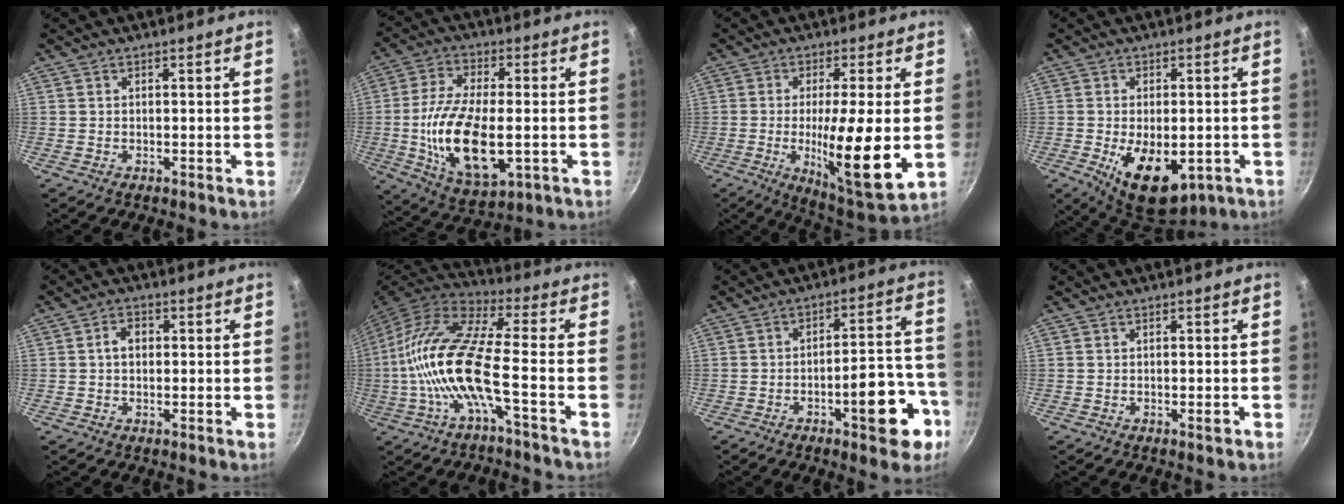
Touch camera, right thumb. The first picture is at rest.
{"total": 17.3, "force": [-2.6, 8.1, 15.1], "torque": [-0.284, -0.002, -0.043]}
{"total": 16.0, "force": [-2.0, 2.9, 15.6], "torque": [-0.255, -0.017, -0.029]}
{"total": 13.1, "force": [-3.9, 7.2, 10.2], "torque": [-0.132, -0.005, -0.040]}
{"total": 3.5, "force": [0.3, 2.6, 2.3], "torque": [-0.023, 0.009, 0.001]}
{"total": 17.4, "force": [-3.7, 4.5, 16.3], "torque": [-0.326, 0.039, -0.088]}
{"total": 13.6, "force": [-6.1, 5.1, 11.1], "torque": [-0.114, 0.056, -0.079]}
{"total": 0.9, "force": [-0.4, 0.3, 0.7], "torque": [-0.011, 0.003, -0.004]}